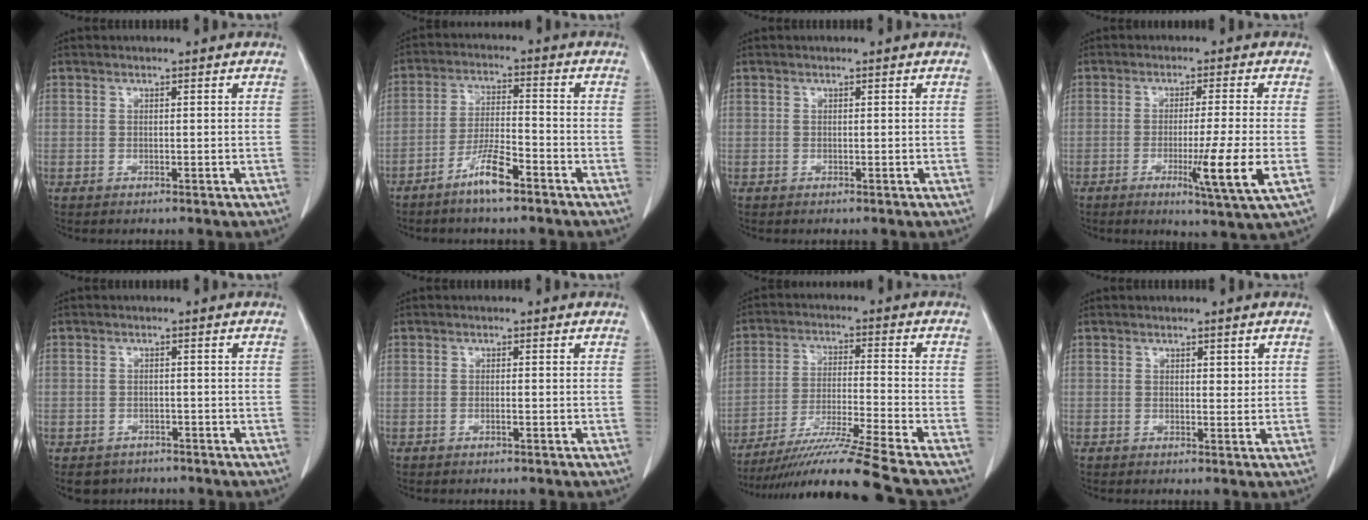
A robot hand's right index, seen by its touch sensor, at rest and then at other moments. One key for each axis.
{"total": 6.7, "fx": -4.5, "fy": 0.7, "fz": 4.9, "tx": -0.098, "ty": -0.004, "tz": -0.086}
{"total": 0.0}
{"total": 8.8, "fx": -2.4, "fy": -1.4, "fz": 8.4, "tx": -0.138, "ty": -0.027, "tz": -0.037}
{"total": 3.6, "fx": -2.6, "fy": 2.5, "fz": 0.1, "tx": -0.001, "ty": 0.007, "tz": -0.039}
{"total": 0.6, "fx": -0.2, "fy": -0.1, "fz": 0.5, "tx": -0.009, "ty": 0.003, "tz": -0.002}
{"total": 15.7, "fx": -13.4, "fy": -3.0, "fz": 7.7, "tx": -0.138, "ty": -0.030, "tz": -0.225}
{"total": 1.2, "fx": 0.6, "fy": 0.6, "fz": 0.8, "tx": -0.009, "ty": -0.004, "tz": 0.008}